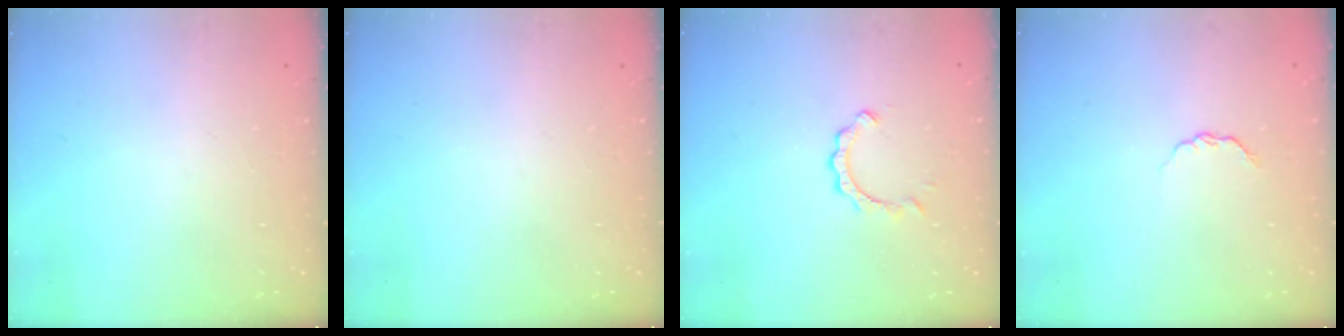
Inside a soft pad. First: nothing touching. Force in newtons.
{"total": 0.0}
{"total": 2.8, "press": 2.8, "slide": 0.3}
{"total": 3.2, "press": 3.2, "slide": 0.4}